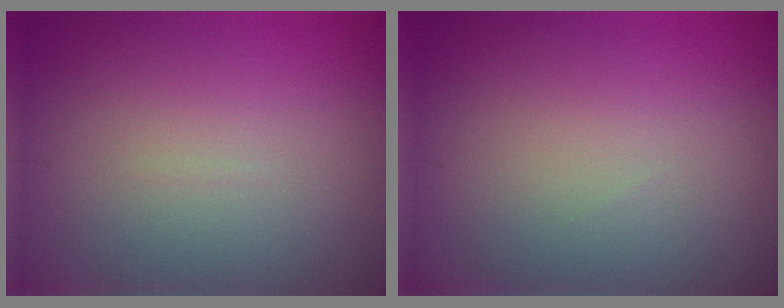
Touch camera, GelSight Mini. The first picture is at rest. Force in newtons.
{"total": 0.0}